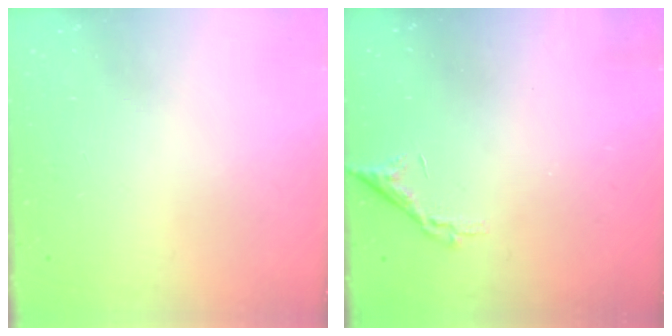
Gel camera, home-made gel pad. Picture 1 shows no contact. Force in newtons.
{"total": 6.8, "press": 6.8, "slide": 0.4}